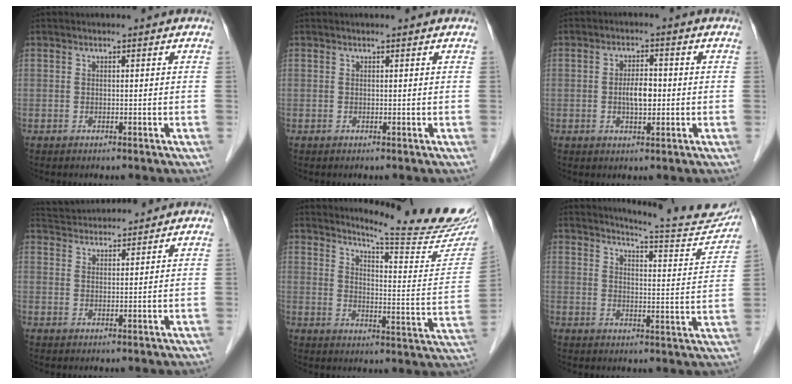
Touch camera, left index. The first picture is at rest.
{"total": 0.6, "force": [0.5, 0.0, 0.2], "torque": [-0.006, 0.001, 0.009]}
{"total": 3.8, "force": [-0.3, 1.5, 3.5], "torque": [-0.066, 0.001, -0.007]}
{"total": 8.2, "force": [8.0, 0.9, 1.5], "torque": [-0.034, 0.035, 0.129]}
{"total": 19.1, "force": [17.9, -0.5, 6.7], "torque": [-0.102, -0.111, 0.219]}
{"total": 15.0, "force": [14.4, 1.1, 3.7], "torque": [-0.046, -0.061, 0.169]}